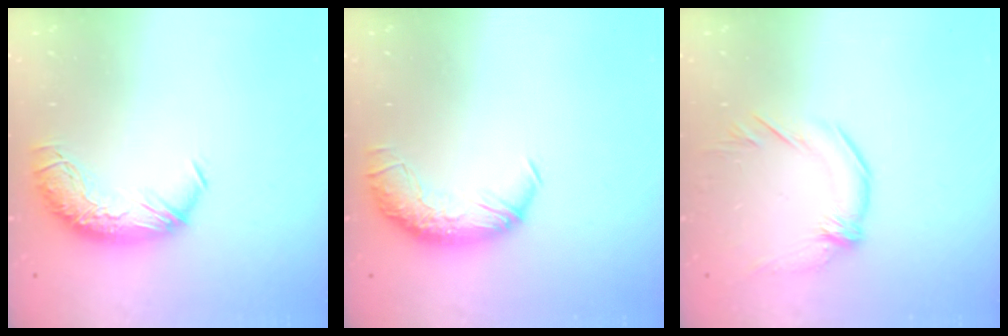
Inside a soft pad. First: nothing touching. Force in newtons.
{"total": 1.6, "press": 0.6, "slide": 1.5}
{"total": 1.9, "press": 0.8, "slide": 1.7}